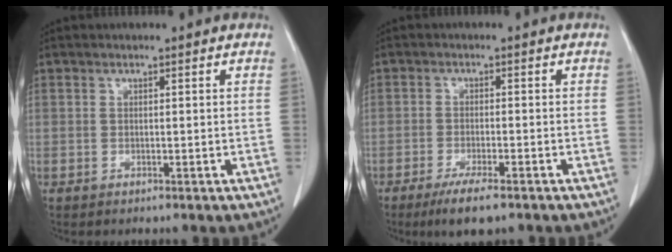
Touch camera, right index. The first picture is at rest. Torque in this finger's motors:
{"motor_torque": [0.20, -0.26, 0.24, 0.08]}